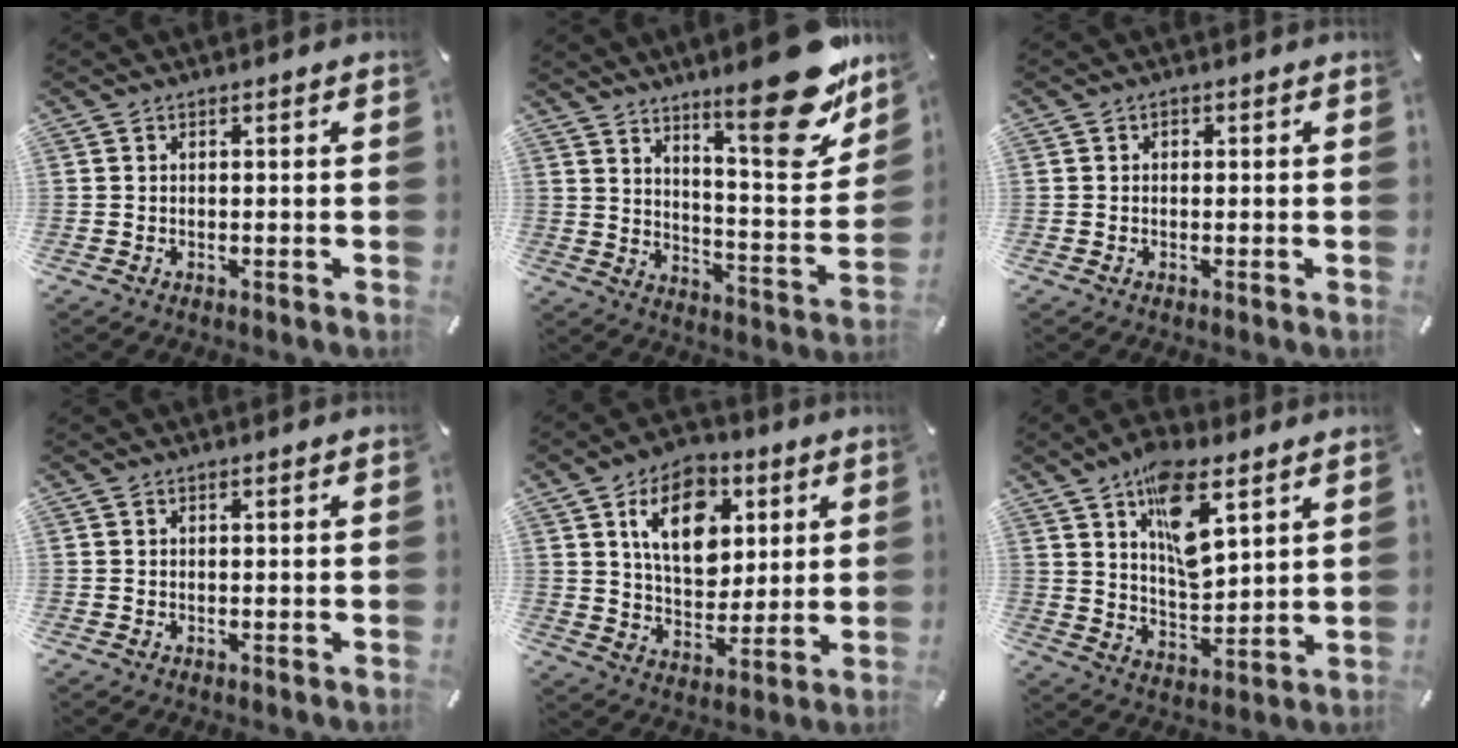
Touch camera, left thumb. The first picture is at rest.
{"total": 20.6, "force": [14.8, 5.5, 13.3], "torque": [-0.170, -0.123, 0.238]}
{"total": 0.7, "force": [0.0, 0.6, 0.3], "torque": [-0.004, 0.007, -0.003]}
{"total": 0.0}
{"total": 14.4, "force": [5.7, 10.0, 8.7], "torque": [-0.130, -0.011, 0.101]}
{"total": 13.9, "force": [7.5, 6.6, 9.7], "torque": [-0.155, -0.027, 0.131]}